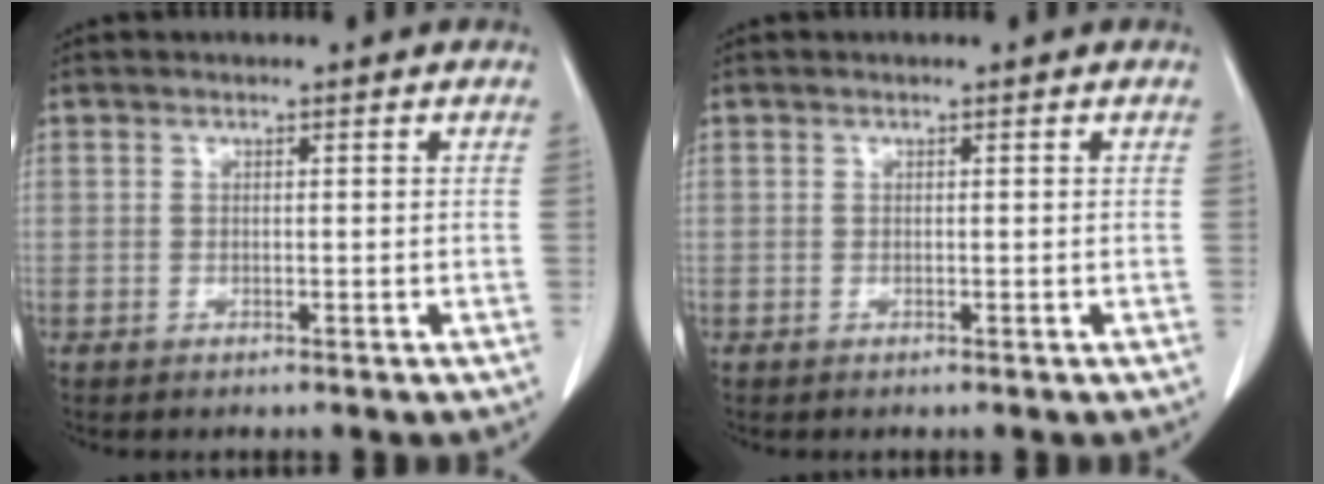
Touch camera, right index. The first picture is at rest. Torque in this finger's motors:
{"motor_torque": [0.00, 0.00, 0.00, 0.00]}